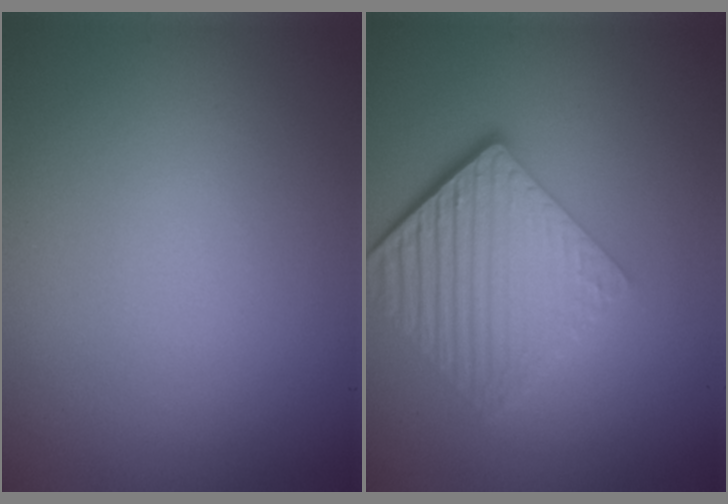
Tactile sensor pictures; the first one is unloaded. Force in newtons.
{"total": 6.4, "press": 4.3, "slide": 4.8}